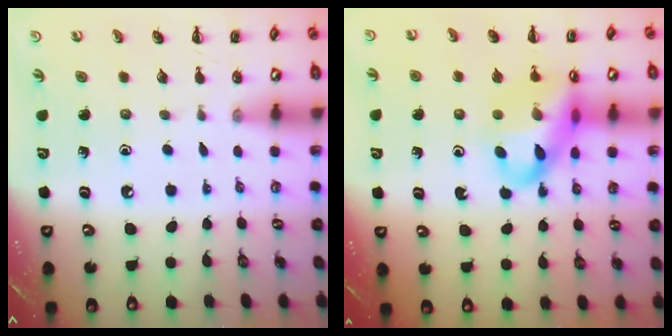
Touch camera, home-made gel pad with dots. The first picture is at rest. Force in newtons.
{"total": 16.0, "press": 15.5, "slide": 4.0}